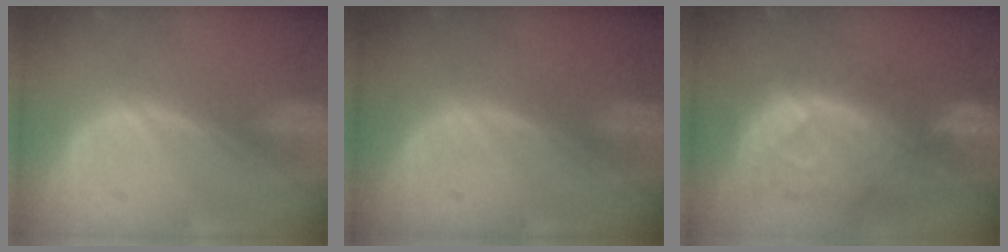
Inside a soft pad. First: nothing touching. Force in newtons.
{"total": 0.0}
{"total": 11.2, "press": 9.8, "slide": 5.4}